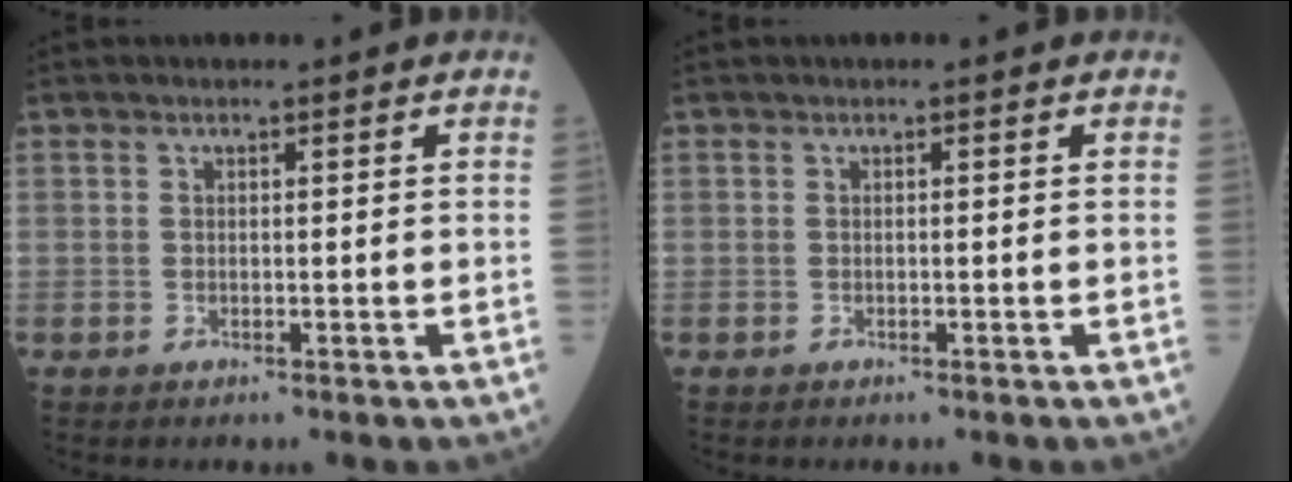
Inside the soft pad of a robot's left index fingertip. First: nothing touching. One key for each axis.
{"total": 0.0}